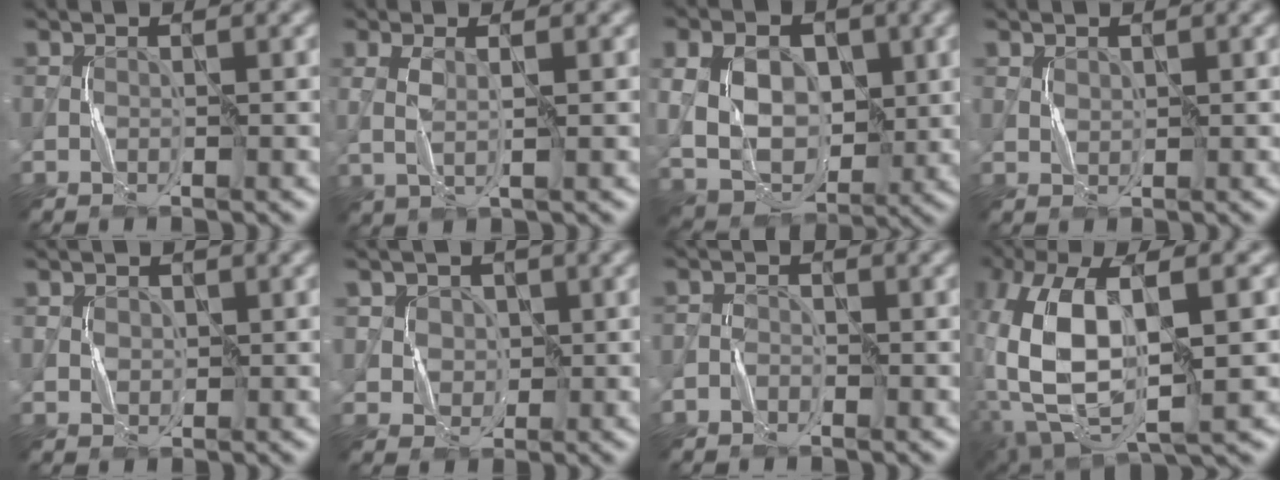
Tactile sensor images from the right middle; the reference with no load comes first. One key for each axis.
{"total": 2.2, "fx": 0.3, "fy": 0.5, "fz": 2.1, "tx": -0.050, "ty": 0.002, "tz": 0.010}
{"total": 8.3, "fx": 1.0, "fy": 6.0, "fz": 5.7, "tx": -0.117, "ty": -0.004, "tz": 0.017}
{"total": 0.8, "fx": 0.5, "fy": 0.5, "fz": 0.3, "tx": -0.011, "ty": -0.001, "tz": 0.014}
{"total": 1.3, "fx": 0.3, "fy": 1.1, "fz": 0.5, "tx": -0.011, "ty": 0.000, "tz": 0.010}
{"total": 4.5, "fx": 1.7, "fy": 3.9, "fz": 1.7, "tx": -0.033, "ty": 0.010, "tz": 0.029}
{"total": 1.0, "fx": -0.6, "fy": 0.7, "fz": 0.3, "tx": -0.005, "ty": 0.004, "tz": -0.014}
{"total": 13.2, "fx": -0.9, "fy": 5.6, "fz": 11.9, "tx": -0.261, "ty": 0.000, "tz": -0.010}